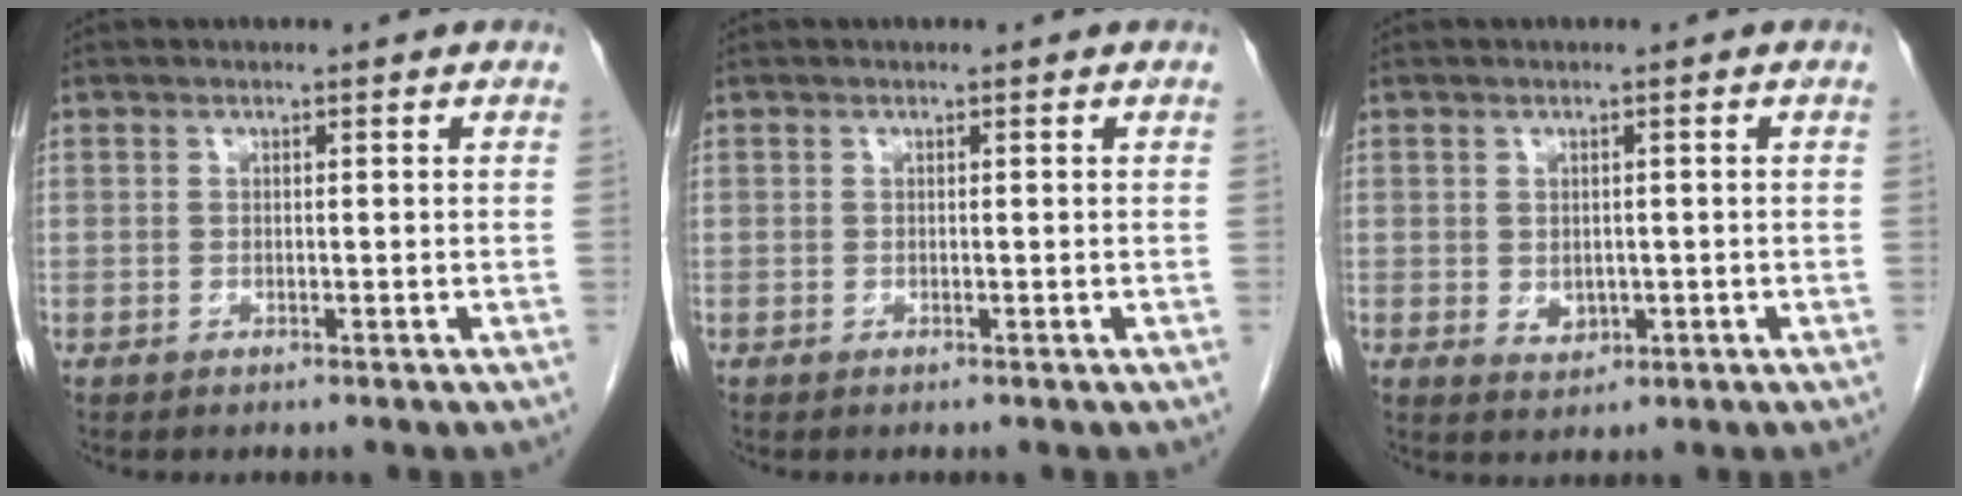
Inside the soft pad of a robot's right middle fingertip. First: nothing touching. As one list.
[{"total": 0.0}, {"total": 2.2, "force": [-0.2, 1.7, 1.4], "torque": [-0.027, -0.005, 0.006]}]